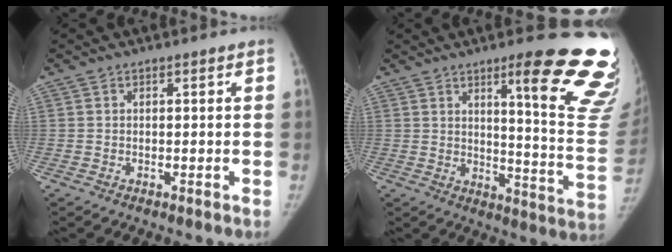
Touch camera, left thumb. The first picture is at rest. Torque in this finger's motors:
{"motor_torque": [0.99, -0.40, 1.66, -1.12, 0.30]}